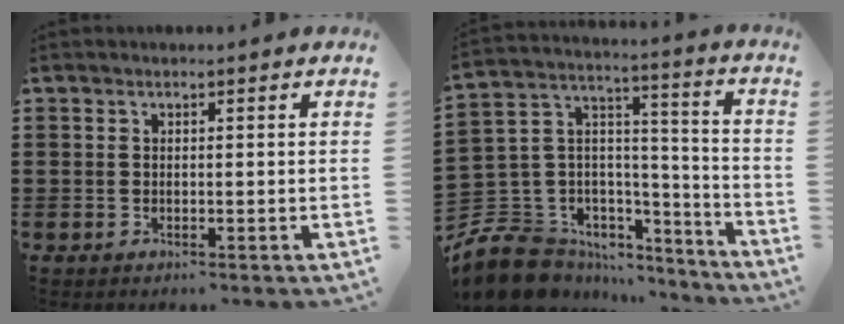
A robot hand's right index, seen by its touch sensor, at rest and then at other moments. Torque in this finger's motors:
{"motor_torque": [-1.20, 0.80, -0.48, -0.21]}